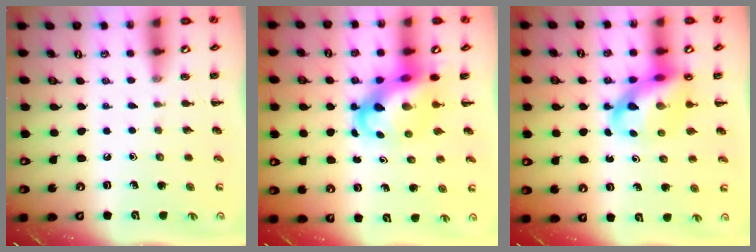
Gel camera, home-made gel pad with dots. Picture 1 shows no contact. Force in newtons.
{"total": 7.7, "press": 7.4, "slide": 2.3}
{"total": 12.9, "press": 12.4, "slide": 3.6}